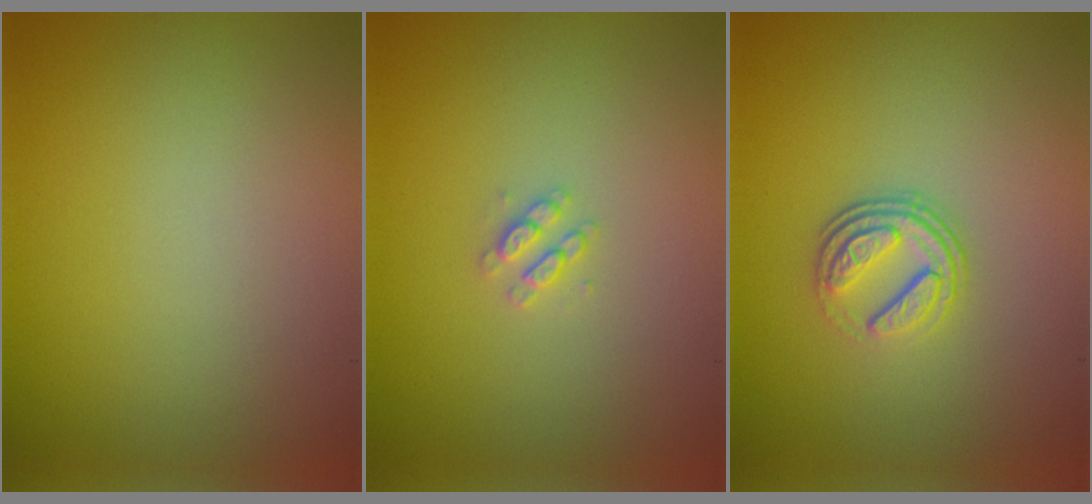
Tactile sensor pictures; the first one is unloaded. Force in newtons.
{"total": 1.4, "press": 1.3, "slide": 0.3}
{"total": 3.5, "press": 2.4, "slide": 2.5}